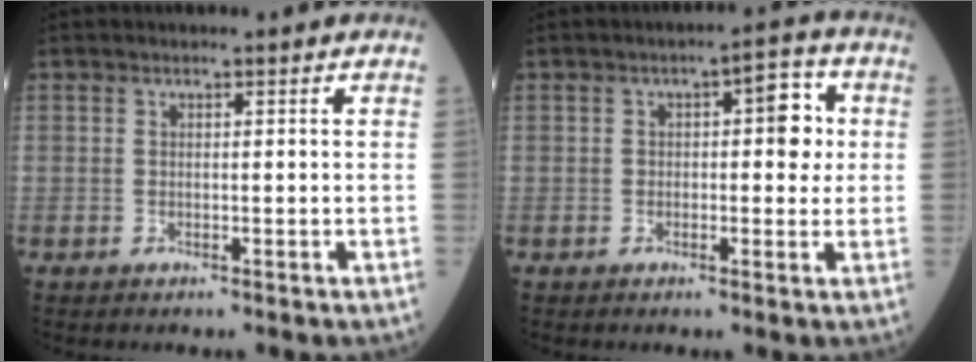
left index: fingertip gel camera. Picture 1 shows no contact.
{"total": 5.5, "force": [0.7, 2.3, 4.9], "torque": [-0.060, 0.018, 0.003]}